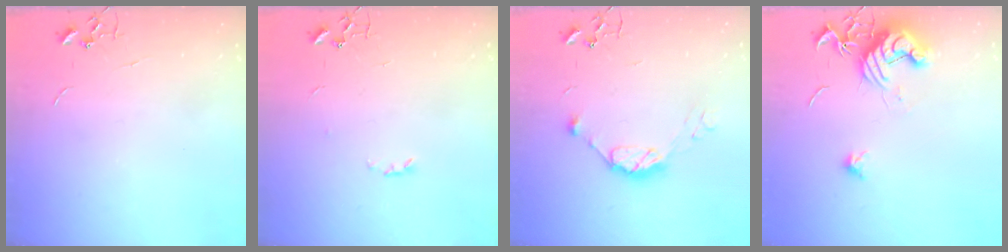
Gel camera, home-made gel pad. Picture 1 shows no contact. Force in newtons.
{"total": 2.8, "press": 2.7, "slide": 0.5}
{"total": 8.3, "press": 8.3, "slide": 0.5}
{"total": 13.1, "press": 13.1, "slide": 1.0}